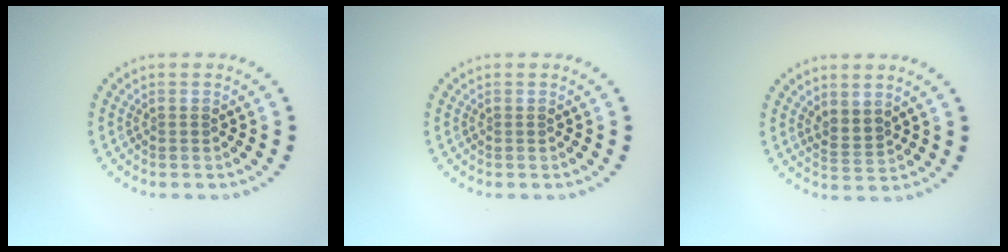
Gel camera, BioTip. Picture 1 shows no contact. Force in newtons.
{"total": 0.0}
{"total": 2.0, "press": 1.5, "slide": 1.3}